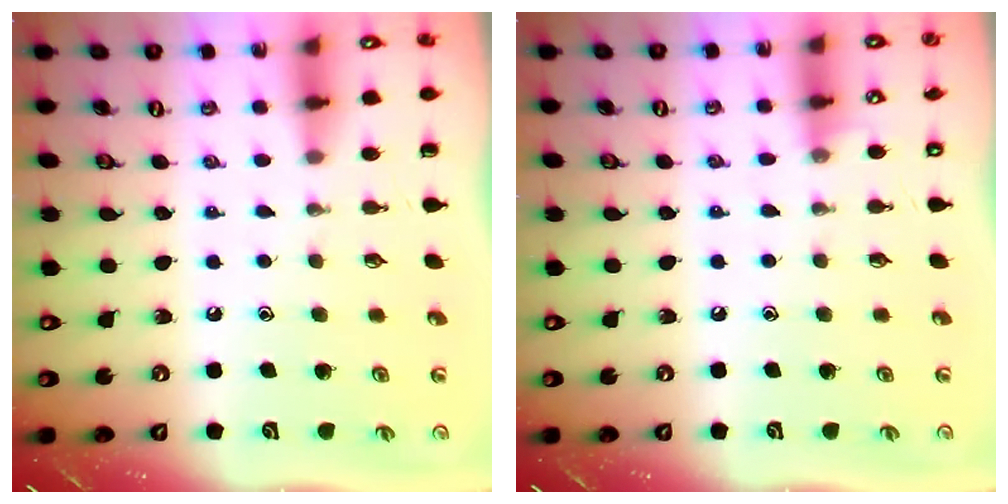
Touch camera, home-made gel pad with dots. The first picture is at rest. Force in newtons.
{"total": 3.1, "press": 3.0, "slide": 0.5}